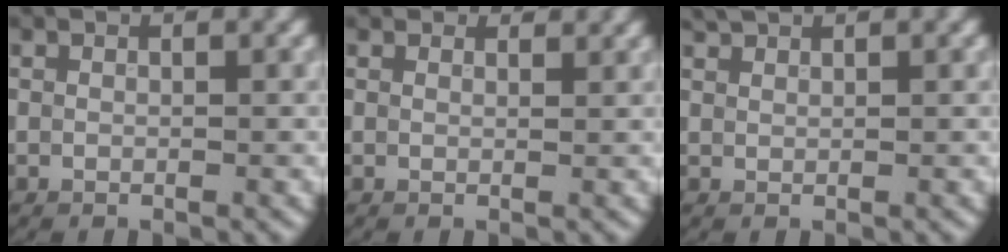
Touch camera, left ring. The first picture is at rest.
{"total": 2.1, "force": [2.0, 0.6, 0.4], "torque": [-0.013, -0.001, 0.020]}
{"total": 1.1, "force": [1.1, 0.1, 0.2], "torque": [-0.002, 0.002, 0.024]}